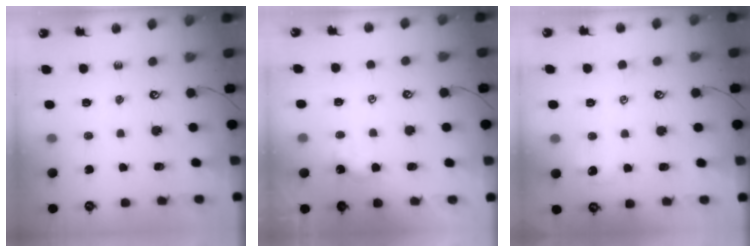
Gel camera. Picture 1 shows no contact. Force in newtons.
{"total": 0.7, "press": 0.7, "slide": 0.3}
{"total": 1.4, "press": 1.3, "slide": 0.6}